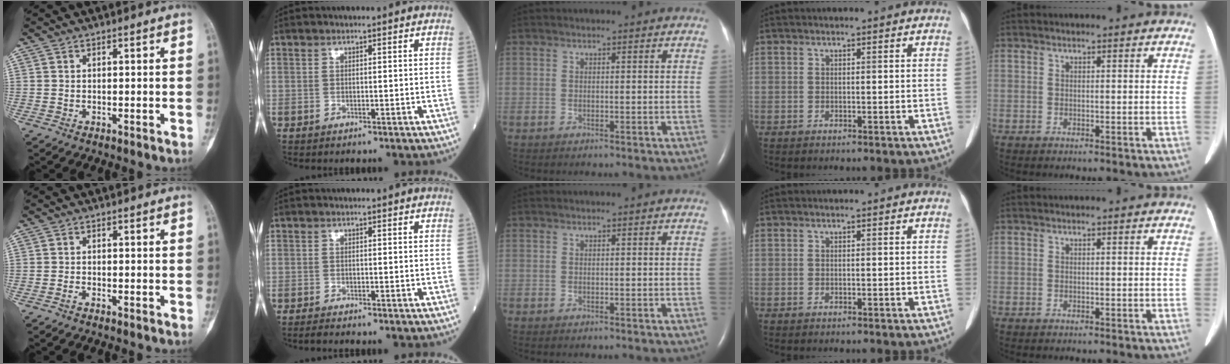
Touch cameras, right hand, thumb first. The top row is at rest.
{"thumb": {"total": 0.6, "force": [-0.5, 0.1, 0.3], "torque": [-0.010, 0.001, -0.012]}, "index": {"total": 1.3, "force": [-1.2, -0.4, 0.4], "torque": [-0.019, -0.007, -0.023]}}